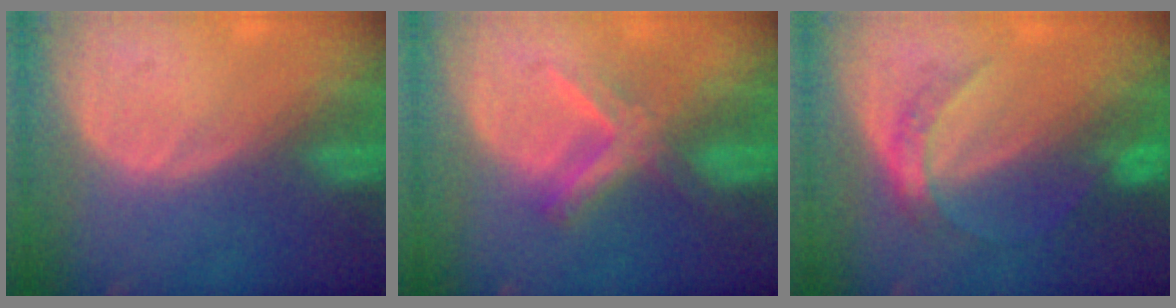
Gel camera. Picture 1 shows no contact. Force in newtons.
{"total": 5.5, "press": 5.4, "slide": 1.0}
{"total": 4.8, "press": 4.5, "slide": 1.6}